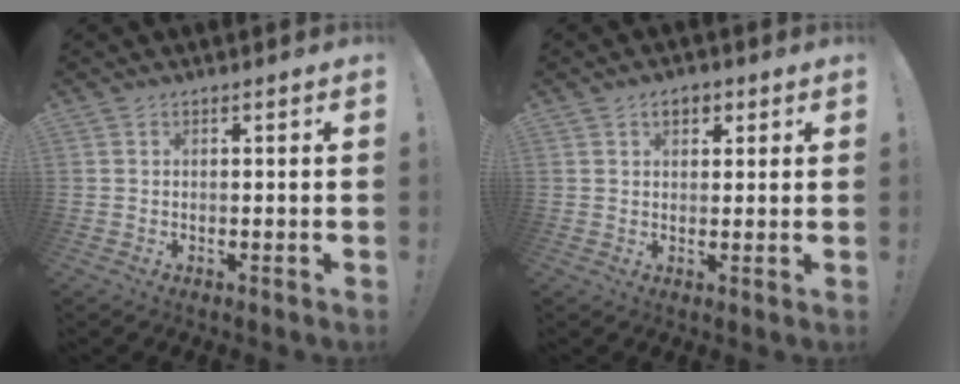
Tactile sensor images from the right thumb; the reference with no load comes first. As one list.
[{"total": 4.0, "force": [1.7, 2.8, 2.4], "torque": [-0.031, 0.001, 0.027]}]